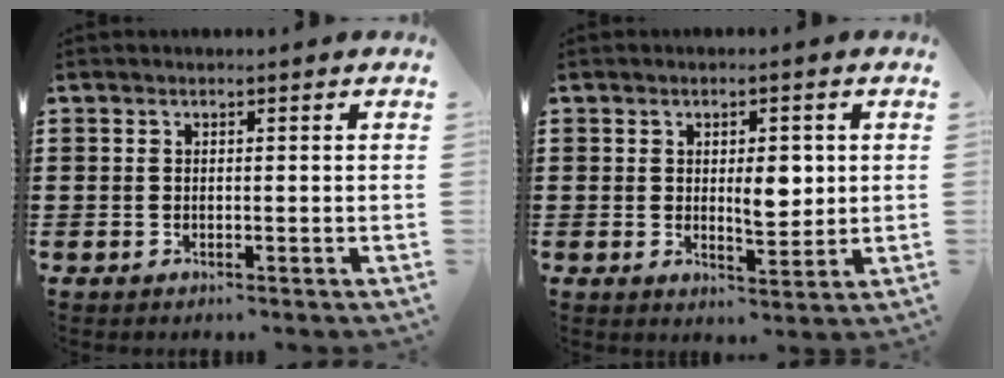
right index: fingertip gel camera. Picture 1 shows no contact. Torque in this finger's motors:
{"motor_torque": [0.21, -0.01, 0.41, 0.04]}